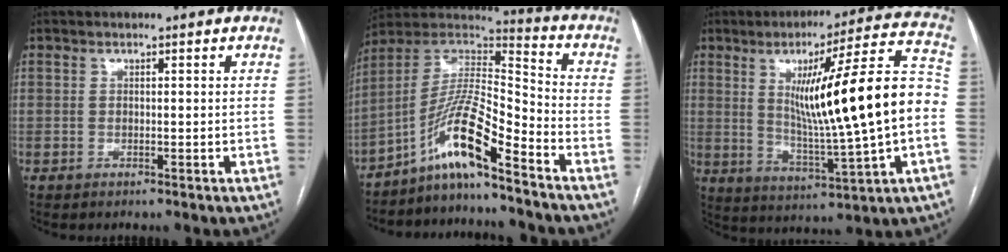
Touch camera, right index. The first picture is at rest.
{"total": 11.8, "force": [-8.0, 0.6, 8.7], "torque": [-0.171, 0.019, -0.149]}
{"total": 19.9, "force": [0.6, 0.5, 19.9], "torque": [-0.304, 0.011, 0.009]}